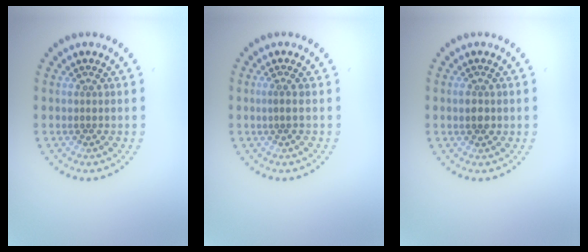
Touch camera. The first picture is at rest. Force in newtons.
{"total": 0.6, "press": 0.3, "slide": 0.5}
{"total": 0.9, "press": 0.9, "slide": 0.1}